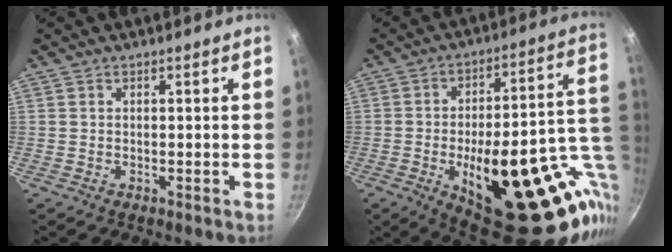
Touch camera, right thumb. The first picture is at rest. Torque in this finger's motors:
{"motor_torque": [2.59, 2.42, 2.09, -0.68, 0.55]}